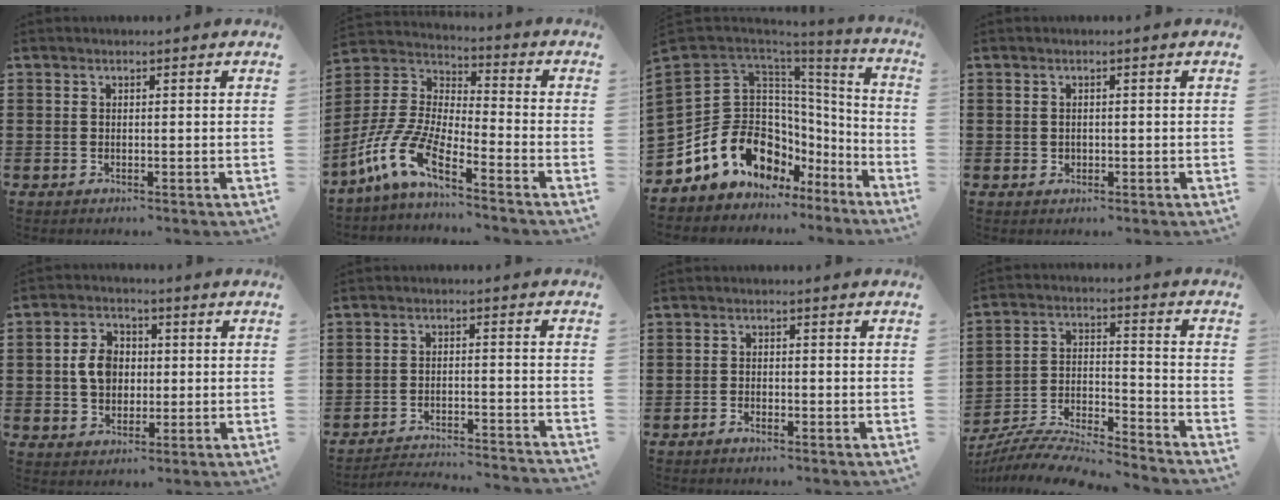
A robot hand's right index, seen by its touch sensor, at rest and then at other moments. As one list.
[{"total": 9.2, "force": [-7.1, 1.9, 5.6], "torque": [-0.161, -0.019, -0.153]}, {"total": 13.7, "force": [-4.2, 10.9, 7.1], "torque": [-0.166, -0.019, -0.076]}, {"total": 0.8, "force": [0.1, 0.7, 0.3], "torque": [-0.009, 0.004, 0.001]}, {"total": 5.9, "force": [0.1, 4.7, 3.7], "torque": [-0.097, 0.011, -0.004]}, {"total": 3.4, "force": [-3.3, 0.0, 0.7], "torque": [-0.018, 0.000, -0.072]}, {"total": 1.2, "force": [-1.1, 0.4, 0.1], "torque": [-0.005, 0.002, -0.023]}, {"total": 7.5, "force": [-7.2, 0.8, 2.1], "torque": [-0.050, -0.004, -0.146]}]